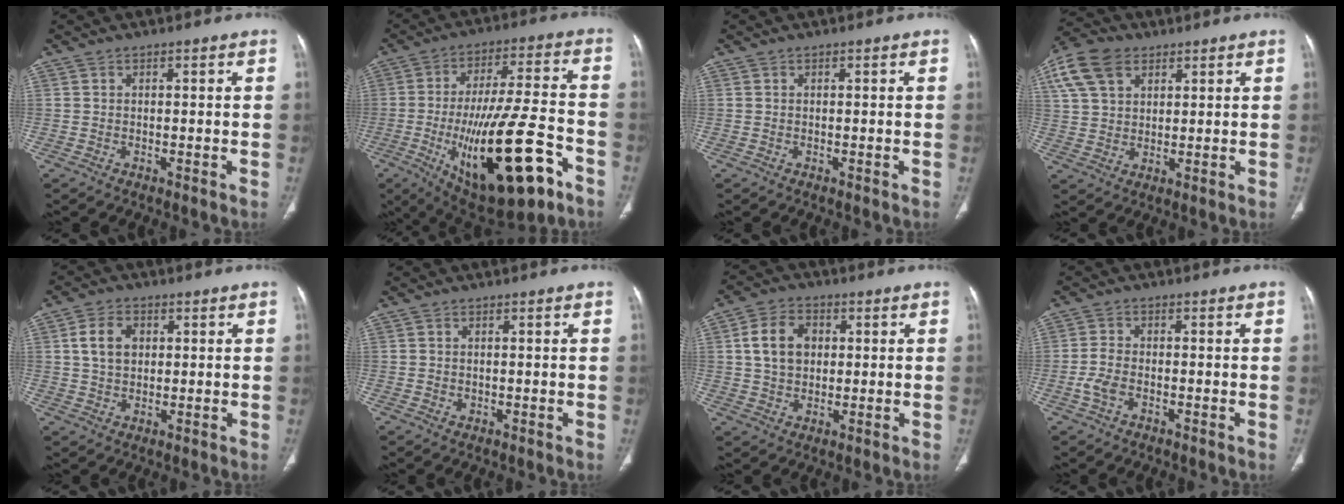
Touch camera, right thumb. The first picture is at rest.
{"total": 24.7, "force": [-9.6, 8.4, 21.2], "torque": [-0.348, 0.027, -0.135]}
{"total": 0.0}
{"total": 11.8, "force": [5.6, 7.8, 6.8], "torque": [-0.131, 0.006, 0.108]}
{"total": 6.3, "force": [1.5, 4.6, 4.1], "torque": [-0.060, 0.000, 0.026]}
{"total": 0.8, "force": [-0.1, 0.8, 0.3], "torque": [-0.005, 0.000, 0.001]}
{"total": 9.1, "force": [1.8, 6.8, 5.8], "torque": [-0.084, 0.004, 0.029]}
{"total": 3.7, "force": [-1.4, 2.0, 2.7], "torque": [-0.062, 0.010, -0.031]}